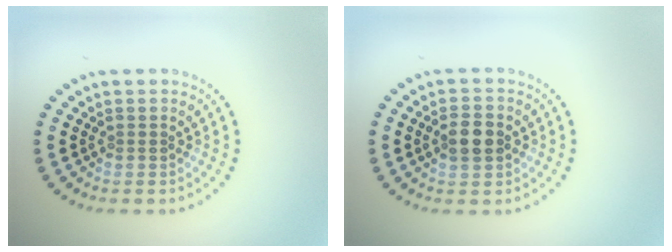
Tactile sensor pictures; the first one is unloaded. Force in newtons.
{"total": 2.7, "press": 2.7, "slide": 0.1}